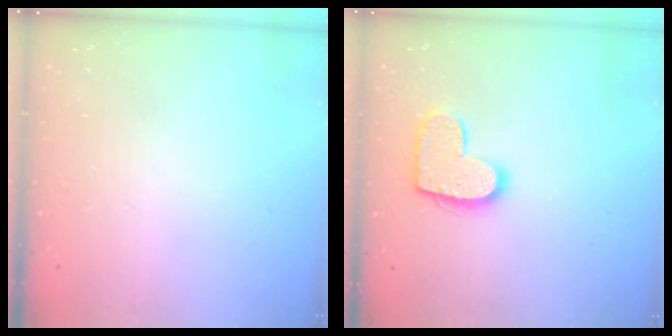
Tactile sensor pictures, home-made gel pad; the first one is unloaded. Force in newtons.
{"total": 12.4, "press": 12.4, "slide": 0.6}